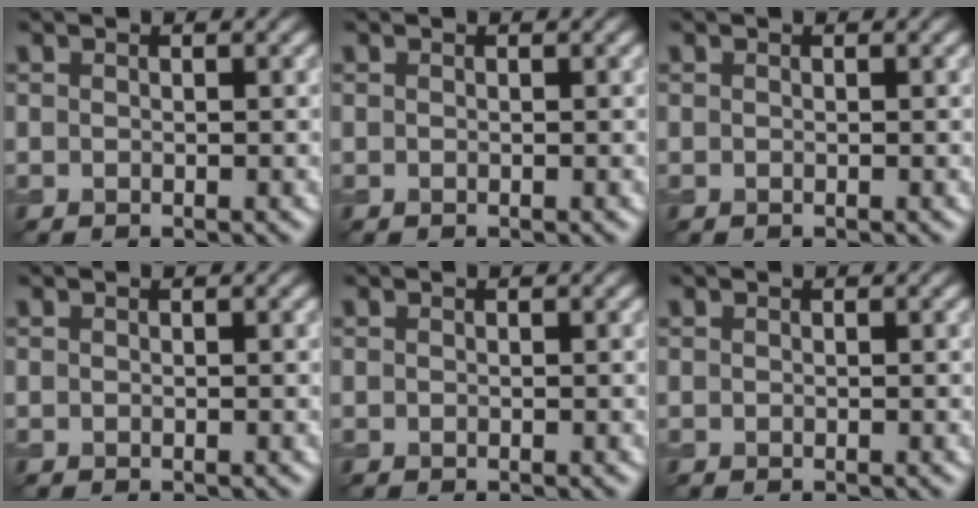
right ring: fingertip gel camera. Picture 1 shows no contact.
{"total": 0.0}
{"total": 0.0}
{"total": 0.0}
{"total": 0.0}
{"total": 0.0}